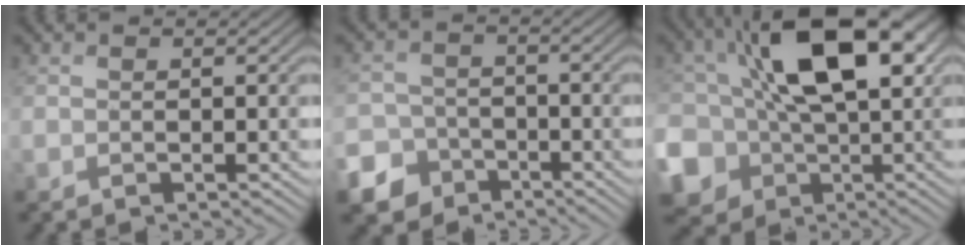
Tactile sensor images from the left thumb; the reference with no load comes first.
{"total": 7.9, "force": [-4.9, 5.9, 1.9], "torque": [-0.045, -0.025, -0.104]}
{"total": 17.1, "force": [0.9, 12.0, 12.1], "torque": [-0.233, -0.014, 0.019]}